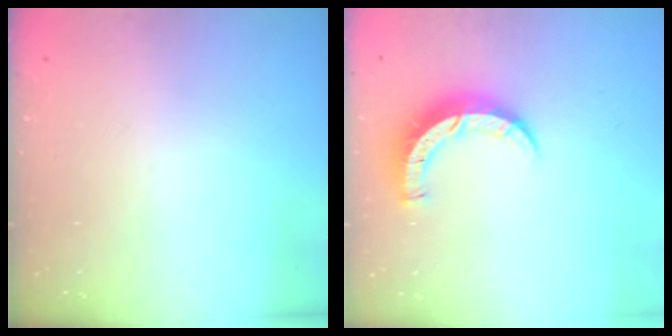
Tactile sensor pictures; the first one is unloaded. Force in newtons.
{"total": 7.7, "press": 7.7, "slide": 0.5}